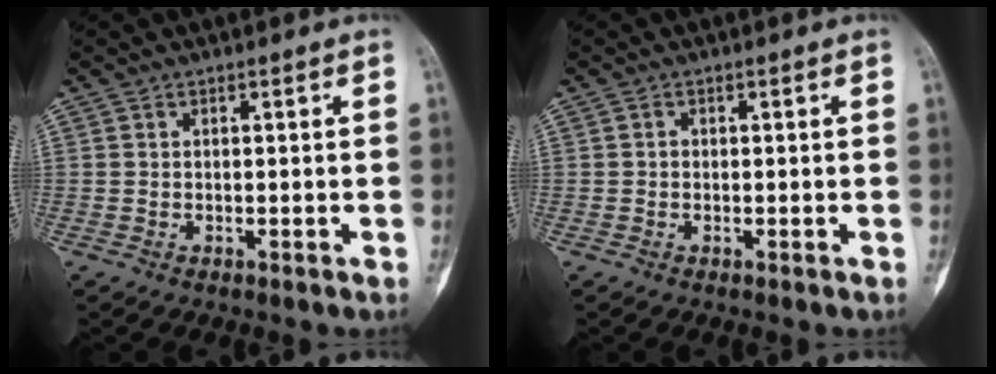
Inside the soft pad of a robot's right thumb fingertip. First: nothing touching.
{"total": 0.5, "force": [-0.1, 0.4, 0.2], "torque": [-0.001, 0.002, -0.004]}